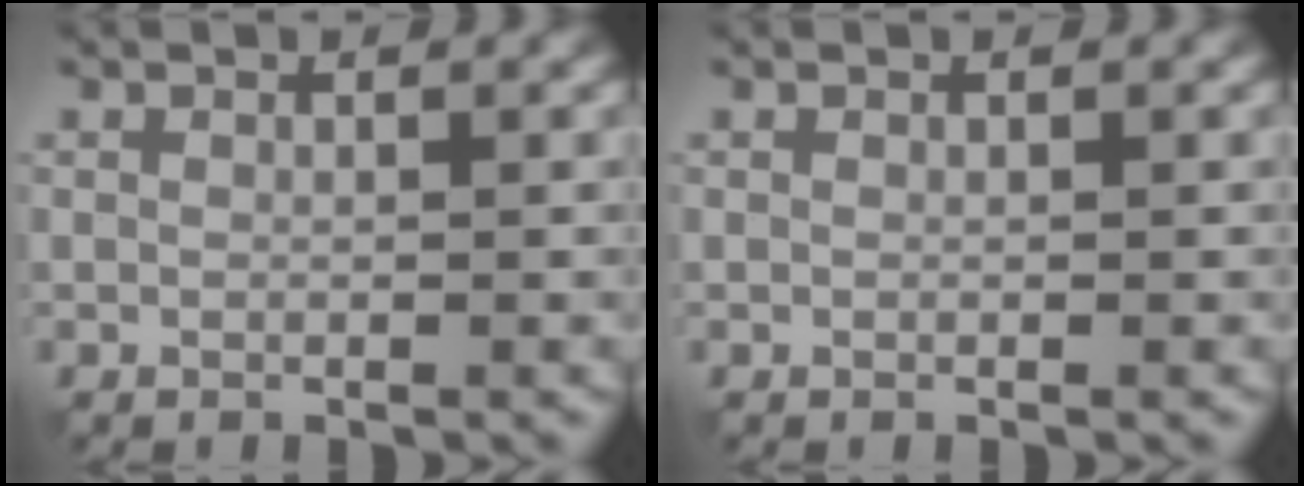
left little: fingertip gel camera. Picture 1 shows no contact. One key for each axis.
{"total": 0.0}